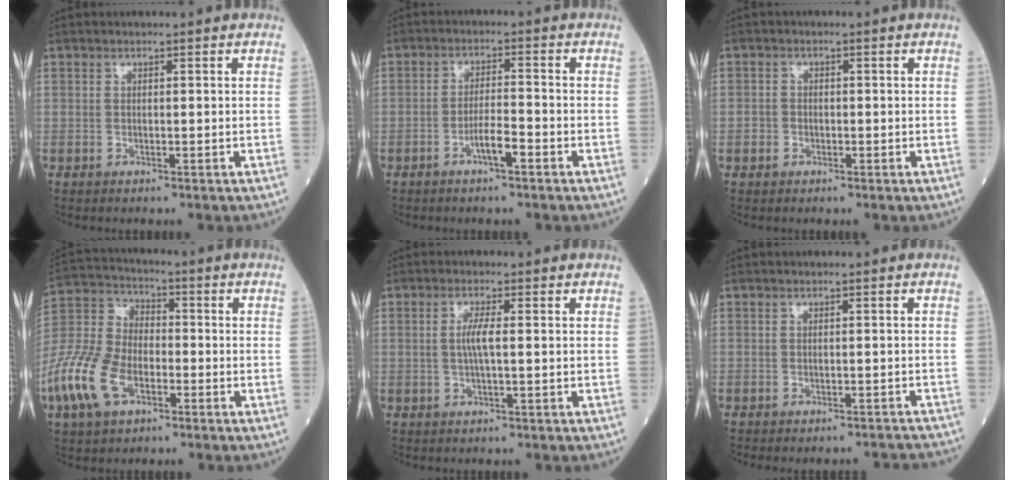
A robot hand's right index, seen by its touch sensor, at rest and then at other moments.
{"total": 3.9, "force": [-2.1, 0.5, 3.3], "torque": [-0.058, 0.003, -0.040]}
{"total": 1.6, "force": [-0.5, 1.4, 0.4], "torque": [-0.004, 0.007, -0.010]}
{"total": 13.9, "force": [-5.9, 7.9, 9.9], "torque": [-0.245, 0.005, -0.117]}
{"total": 2.8, "force": [0.0, 0.1, 2.8], "torque": [-0.058, -0.001, -0.001]}
{"total": 5.4, "force": [-5.2, 0.7, 1.1], "torque": [-0.007, -0.005, -0.058]}